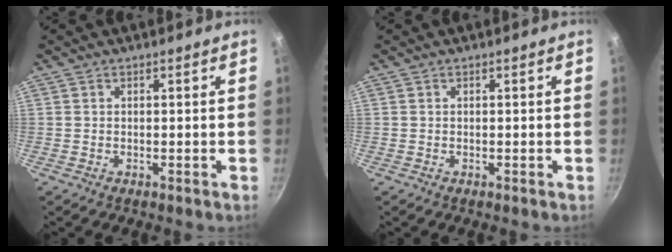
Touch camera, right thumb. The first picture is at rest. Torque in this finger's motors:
{"motor_torque": [-0.07, -0.07, 0.00, 0.00, 0.01]}